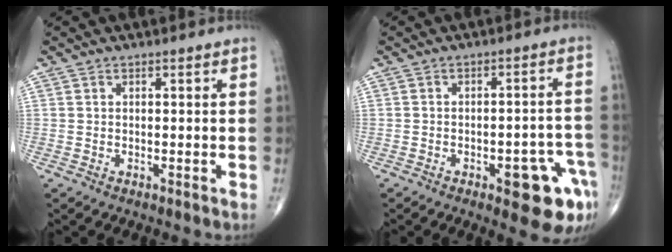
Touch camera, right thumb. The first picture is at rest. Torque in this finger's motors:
{"motor_torque": [1.34, 1.19, 0.08, -0.20, 0.19]}